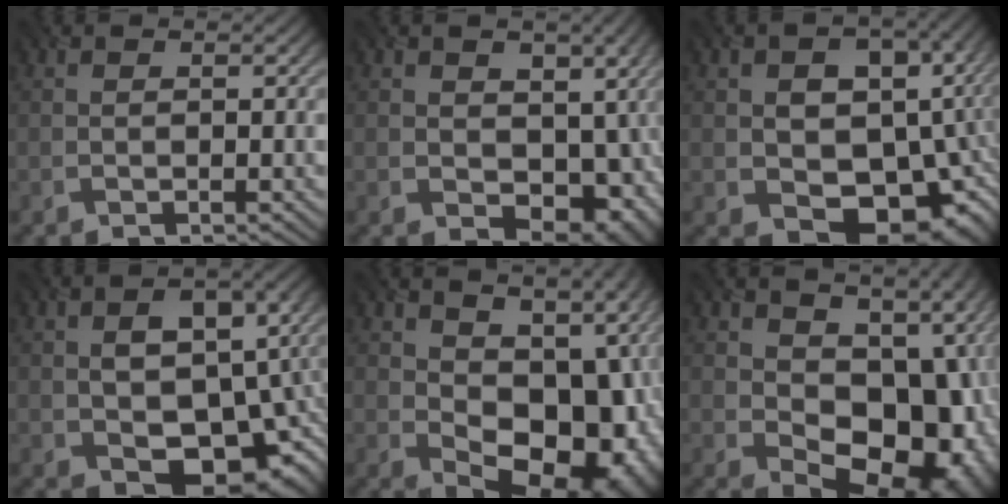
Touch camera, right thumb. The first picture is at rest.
{"total": 9.9, "force": [-0.3, 7.2, 6.8], "torque": [-0.089, -0.030, 0.007]}
{"total": 13.3, "force": [-1.5, 9.9, 8.8], "torque": [-0.096, -0.019, -0.006]}
{"total": 13.1, "force": [-2.1, 8.7, 9.5], "torque": [-0.132, -0.026, -0.010]}
{"total": 15.9, "force": [0.1, 10.9, 11.7], "torque": [-0.139, -0.030, 0.034]}
{"total": 17.3, "force": [-1.3, 12.2, 12.2], "torque": [-0.127, -0.033, 0.002]}